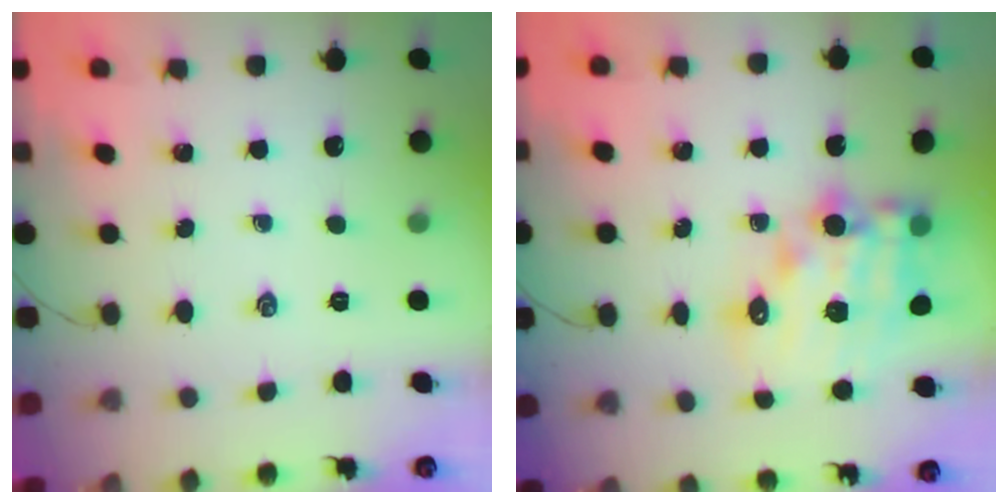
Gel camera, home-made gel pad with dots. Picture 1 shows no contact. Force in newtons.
{"total": 13.3, "press": 12.9, "slide": 3.2}